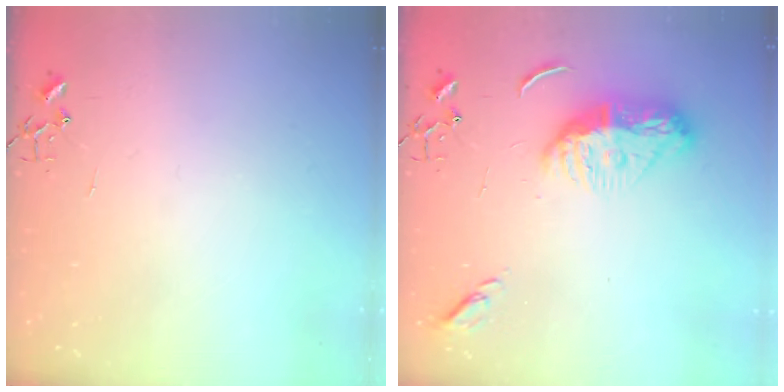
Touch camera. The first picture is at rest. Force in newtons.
{"total": 12.4, "press": 12.4, "slide": 1.3}